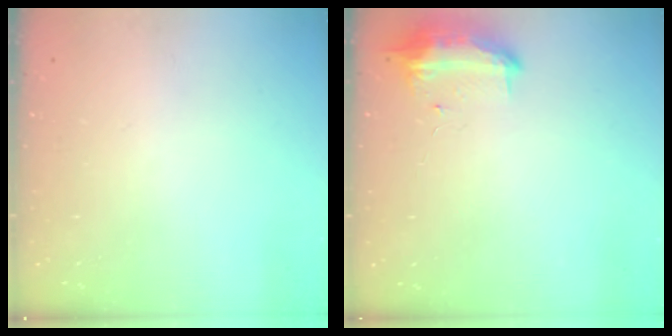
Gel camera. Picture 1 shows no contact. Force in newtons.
{"total": 17.9, "press": 11.3, "slide": 13.9}